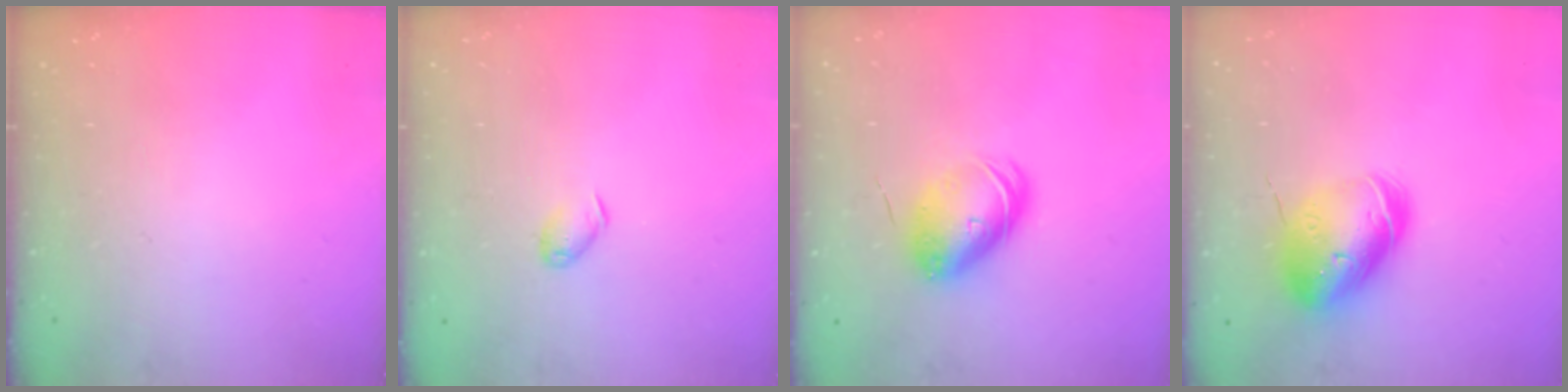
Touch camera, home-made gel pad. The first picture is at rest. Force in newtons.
{"total": 5.4, "press": 5.4, "slide": 0.7}
{"total": 7.5, "press": 7.4, "slide": 1.2}
{"total": 15.6, "press": 15.3, "slide": 2.7}